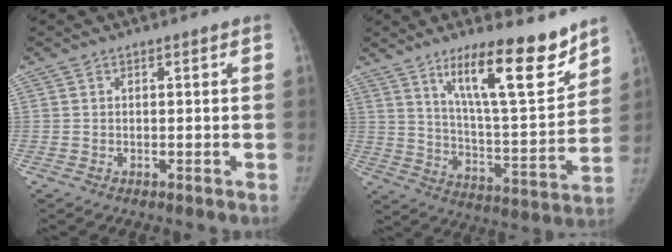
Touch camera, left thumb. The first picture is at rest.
{"total": 18.5, "force": [12.4, 4.3, 13.0], "torque": [-0.168, -0.086, 0.208]}